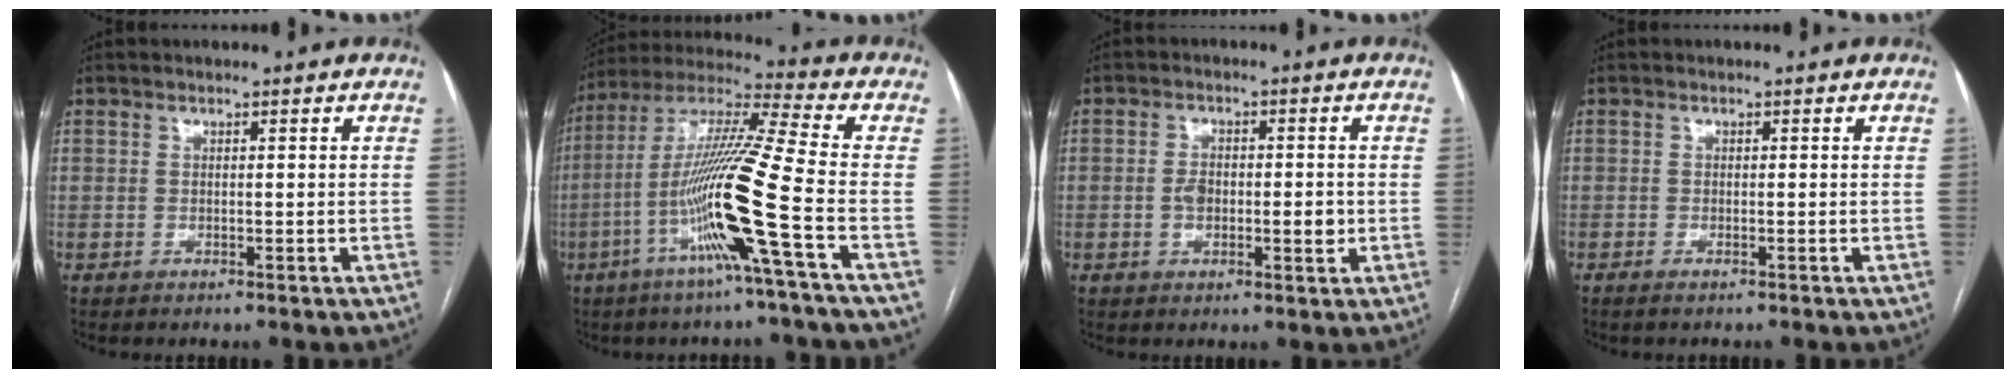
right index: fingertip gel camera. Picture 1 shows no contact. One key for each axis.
{"total": 16.4, "fx": -5.6, "fy": -2.1, "fz": 15.3, "tx": -0.301, "ty": -0.009, "tz": -0.113}
{"total": 5.0, "fx": -0.7, "fy": 2.3, "fz": 4.4, "tx": -0.078, "ty": 0.007, "tz": -0.008}
{"total": 0.9, "fx": -0.6, "fy": 0.0, "fz": 0.6, "tx": -0.011, "ty": -0.001, "tz": -0.012}